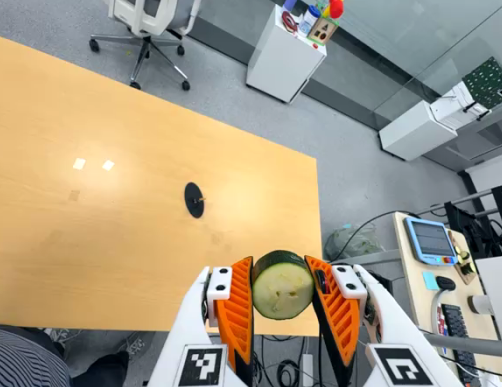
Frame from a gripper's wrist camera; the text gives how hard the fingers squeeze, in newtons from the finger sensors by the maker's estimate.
{"total": 11.2, "left": 10.3, "right": 12.0}